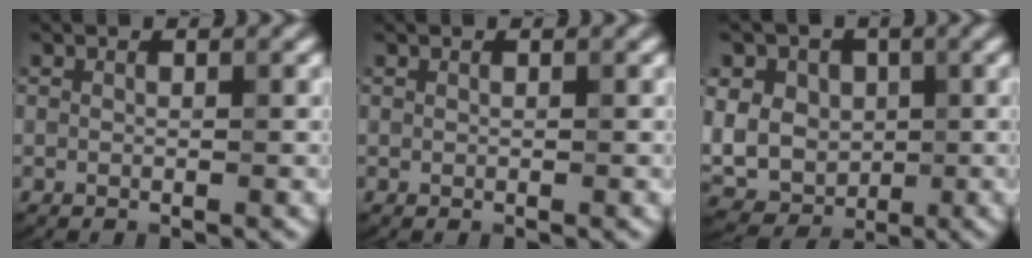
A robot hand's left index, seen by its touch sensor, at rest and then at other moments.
{"total": 0.0}
{"total": 12.3, "force": [1.8, 10.3, 6.5], "torque": [-0.125, 0.039, 0.003]}